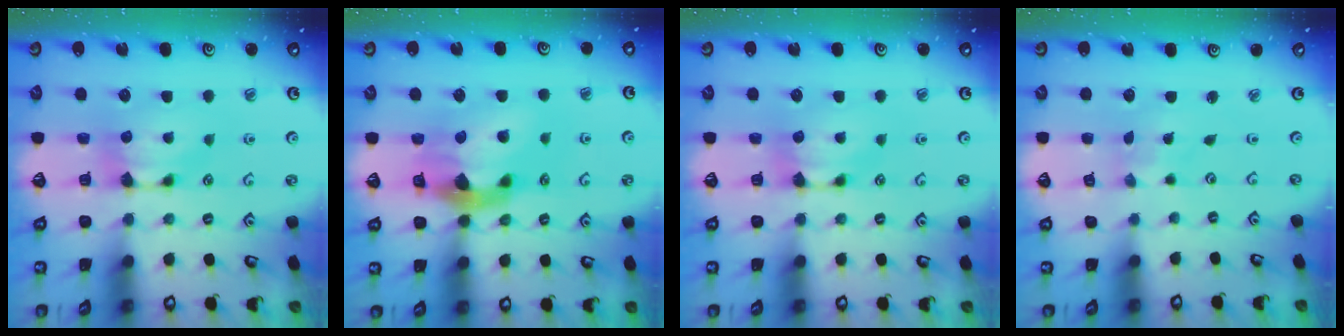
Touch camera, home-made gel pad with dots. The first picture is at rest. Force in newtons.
{"total": 7.7, "press": 7.3, "slide": 2.5}
{"total": 0.0}
{"total": 4.9, "press": 4.9, "slide": 0.3}